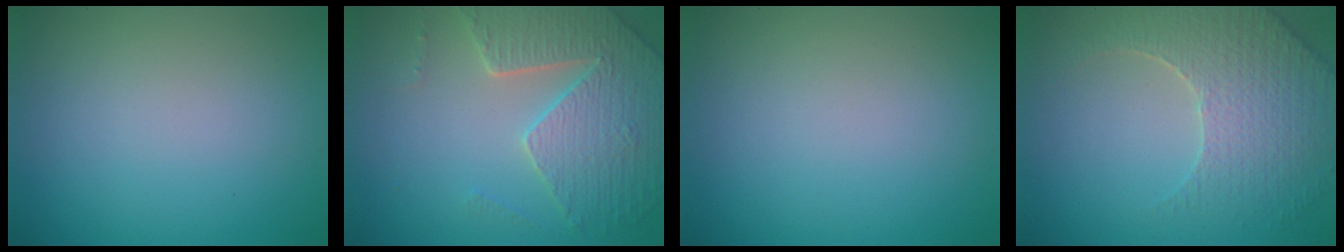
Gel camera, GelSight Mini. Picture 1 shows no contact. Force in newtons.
{"total": 5.2, "press": 4.7, "slide": 2.3}
{"total": 0.0}
{"total": 4.3, "press": 4.2, "slide": 1.2}